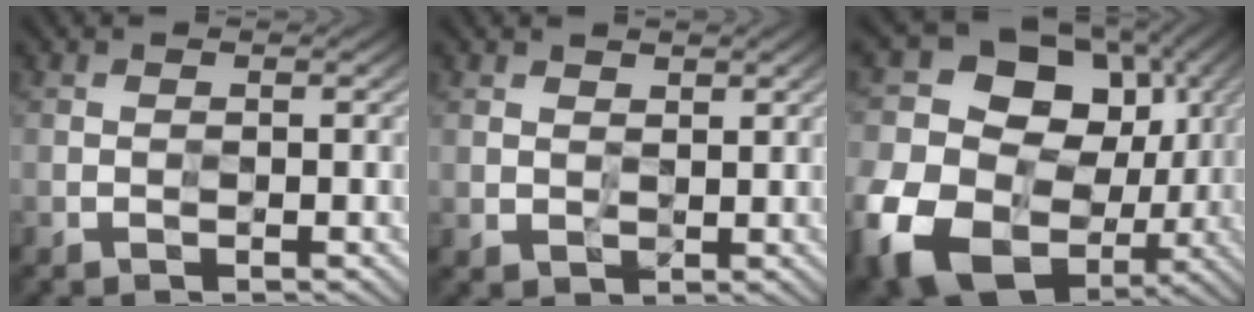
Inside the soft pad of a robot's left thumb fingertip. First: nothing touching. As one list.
[{"total": 2.0, "force": [1.5, 1.2, 0.1], "torque": [-0.002, -0.004, 0.032]}, {"total": 19.8, "force": [-1.5, 16.0, 11.5], "torque": [-0.265, -0.038, -0.003]}]